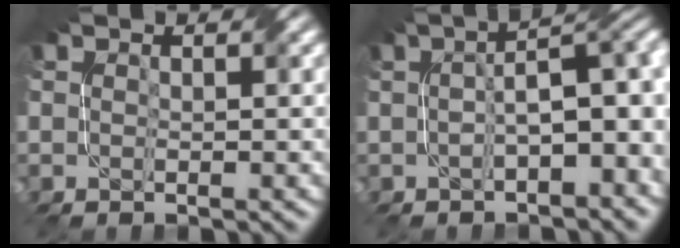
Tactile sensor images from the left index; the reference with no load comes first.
{"total": 6.6, "force": [-0.1, 2.6, 6.1], "torque": [-0.086, 0.016, 0.003]}